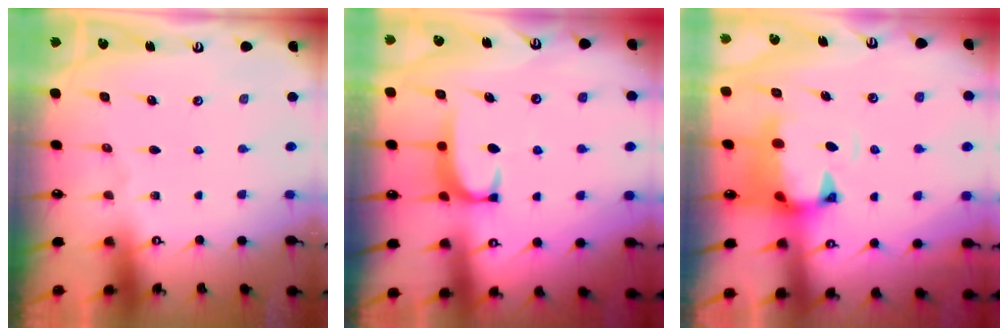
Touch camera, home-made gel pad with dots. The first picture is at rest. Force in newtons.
{"total": 1.7, "press": 1.6, "slide": 0.5}
{"total": 1.5, "press": 1.1, "slide": 1.1}